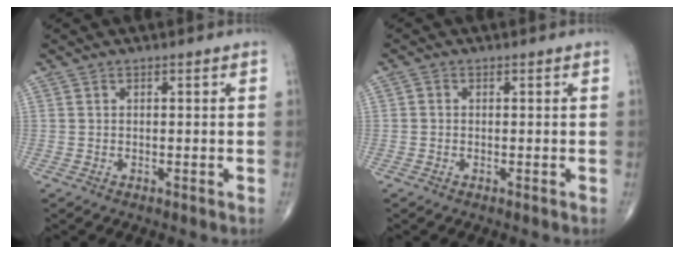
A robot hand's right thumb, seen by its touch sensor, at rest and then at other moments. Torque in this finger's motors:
{"motor_torque": [-0.24, 0.17, -0.14, -0.09, 0.03]}